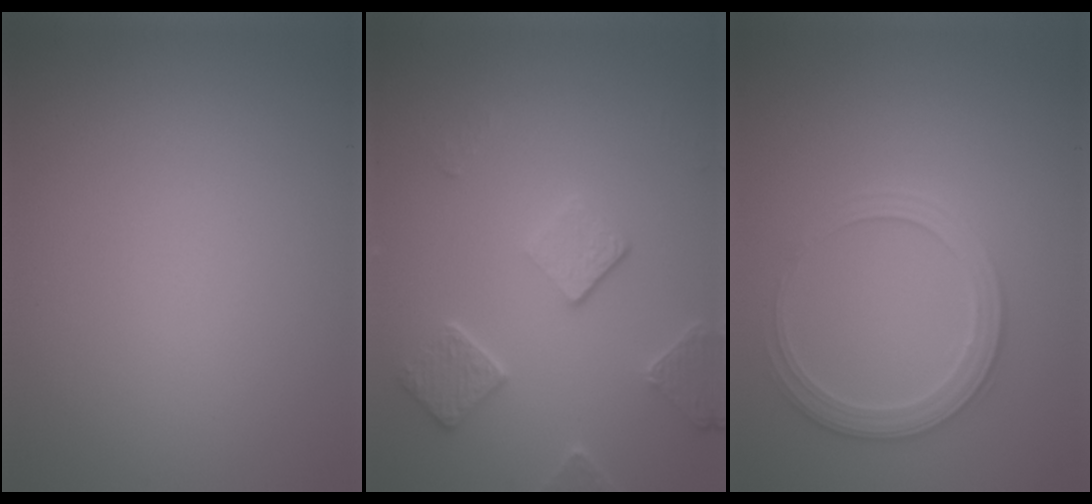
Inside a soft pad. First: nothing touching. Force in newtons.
{"total": 3.9, "press": 3.1, "slide": 2.3}
{"total": 3.0, "press": 2.9, "slide": 0.2}